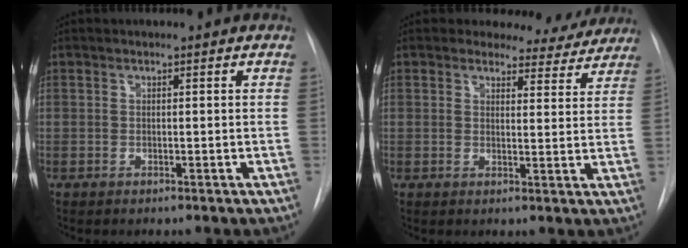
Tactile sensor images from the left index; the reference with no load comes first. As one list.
[{"total": 7.0, "force": [6.3, 3.0, 0.0], "torque": [0.027, -0.022, 0.054]}]